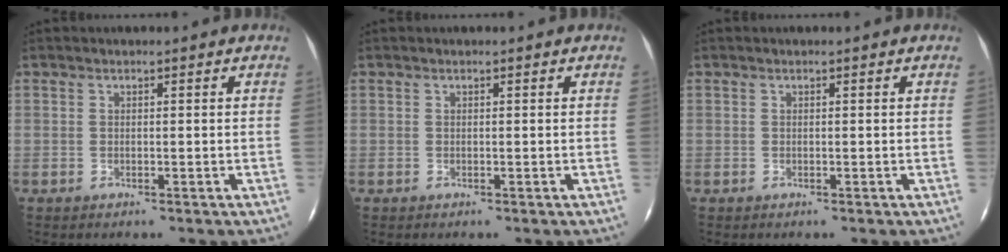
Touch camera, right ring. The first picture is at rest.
{"total": 0.0}
{"total": 0.0}